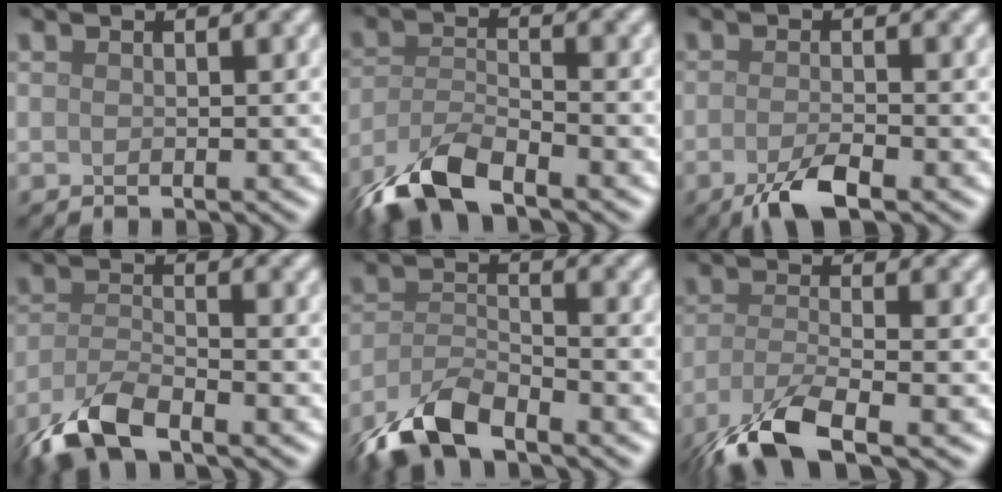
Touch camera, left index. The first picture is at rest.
{"total": 6.5, "force": [-4.8, 2.1, 3.8], "torque": [-0.077, -0.006, -0.101]}
{"total": 3.5, "force": [-2.1, 0.9, 2.8], "torque": [-0.054, -0.002, -0.045]}
{"total": 5.5, "force": [-4.0, 1.7, 3.3], "torque": [-0.073, -0.012, -0.087]}
{"total": 5.7, "force": [-4.5, 1.8, 3.0], "torque": [-0.058, -0.004, -0.097]}
{"total": 7.0, "force": [-4.4, 2.1, 5.1], "torque": [-0.105, -0.014, -0.092]}